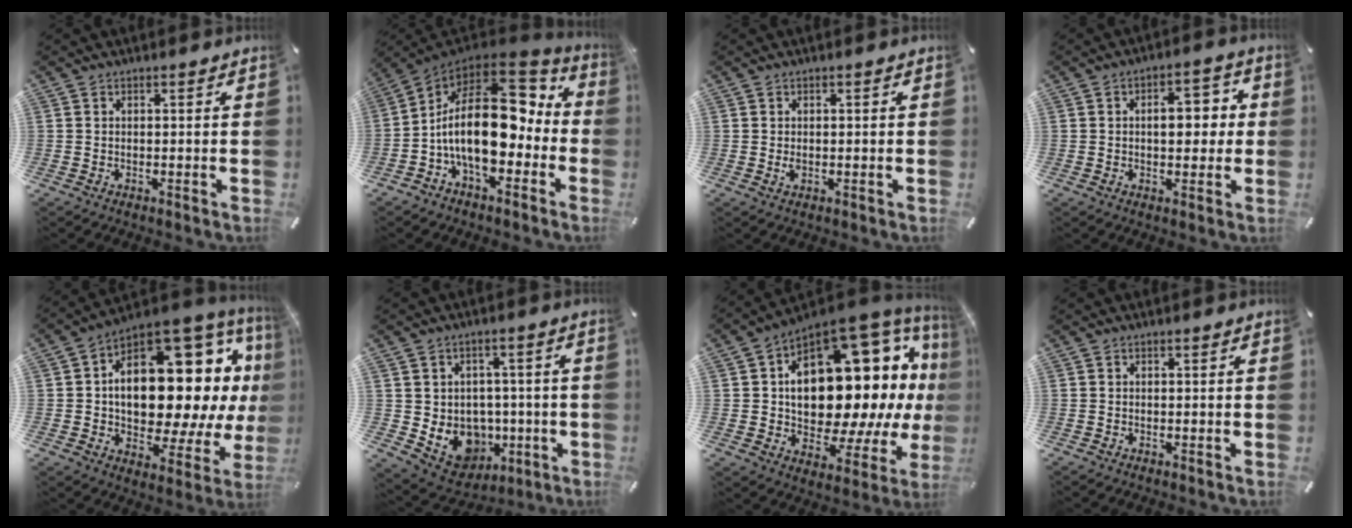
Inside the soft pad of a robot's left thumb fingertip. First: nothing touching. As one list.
[{"total": 22.7, "force": [0.6, 12.4, 19.0], "torque": [-0.350, -0.006, 0.017]}, {"total": 1.2, "force": [0.0, 0.8, 0.9], "torque": [-0.018, 0.003, -0.002]}, {"total": 8.2, "force": [0.8, 4.9, 6.6], "torque": [-0.079, -0.001, 0.003]}, {"total": 22.4, "force": [3.3, 12.9, 18.0], "torque": [-0.263, -0.057, 0.056]}, {"total": 9.6, "force": [-1.2, 9.1, 2.9], "torque": [-0.046, -0.013, -0.006]}, {"total": 24.5, "force": [5.0, 14.2, 19.3], "torque": [-0.294, -0.071, 0.086]}, {"total": 0.0}]